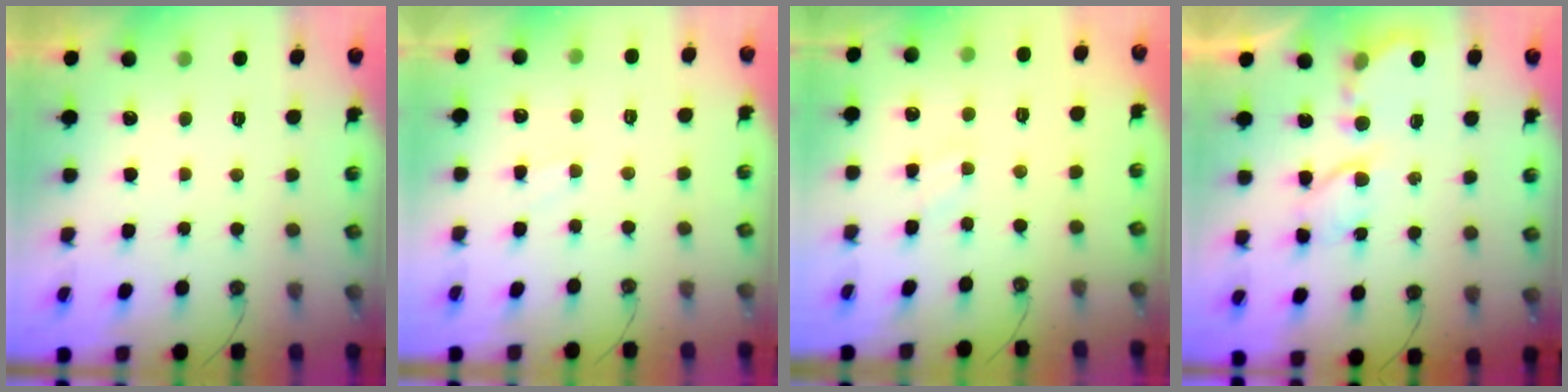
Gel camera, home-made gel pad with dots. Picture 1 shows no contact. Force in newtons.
{"total": 3.0, "press": 2.9, "slide": 0.5}
{"total": 1.0, "press": 1.0, "slide": 0.2}
{"total": 6.0, "press": 6.0, "slide": 0.5}